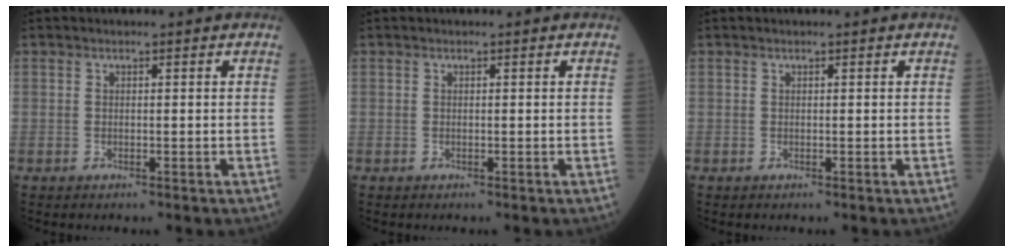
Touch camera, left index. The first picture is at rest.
{"total": 0.0}
{"total": 0.0}